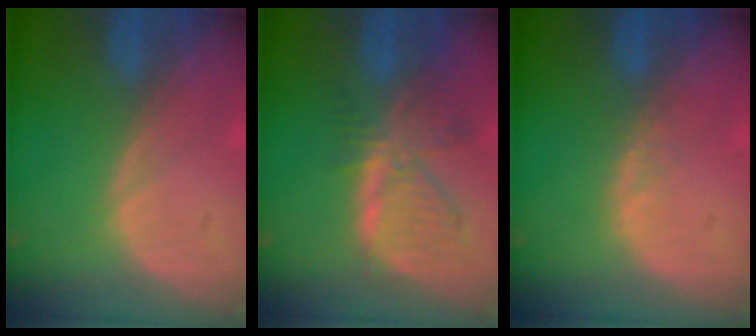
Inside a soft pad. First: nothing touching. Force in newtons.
{"total": 7.9, "press": 7.0, "slide": 3.7}
{"total": 1.0, "press": 1.0, "slide": 0.2}